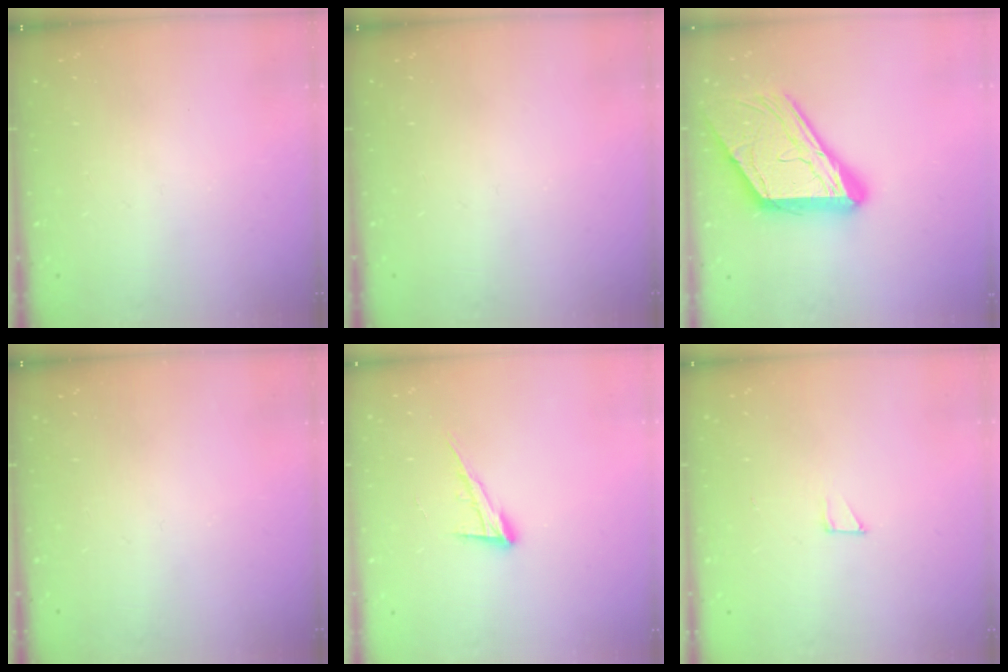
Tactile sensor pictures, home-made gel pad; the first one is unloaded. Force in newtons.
{"total": 0.0}
{"total": 18.5, "press": 18.4, "slide": 1.9}
{"total": 0.0}
{"total": 10.6, "press": 10.5, "slide": 1.6}
{"total": 2.1, "press": 2.1, "slide": 0.1}